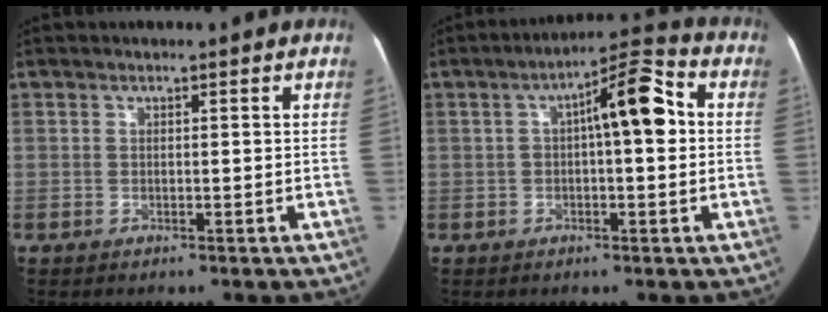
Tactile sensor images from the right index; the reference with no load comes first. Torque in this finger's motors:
{"motor_torque": [0.48, 0.23, 0.23, 0.07]}